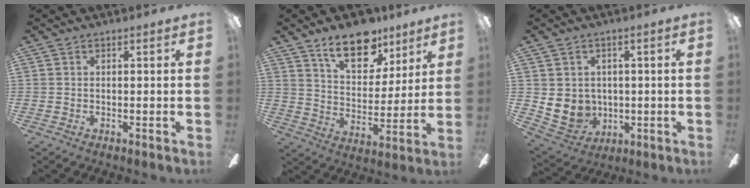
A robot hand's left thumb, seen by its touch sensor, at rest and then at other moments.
{"total": 15.5, "force": [10.8, 7.8, 7.9], "torque": [-0.113, -0.056, 0.191]}
{"total": 7.5, "force": [0.9, 7.1, 2.4], "torque": [-0.079, -0.006, 0.024]}